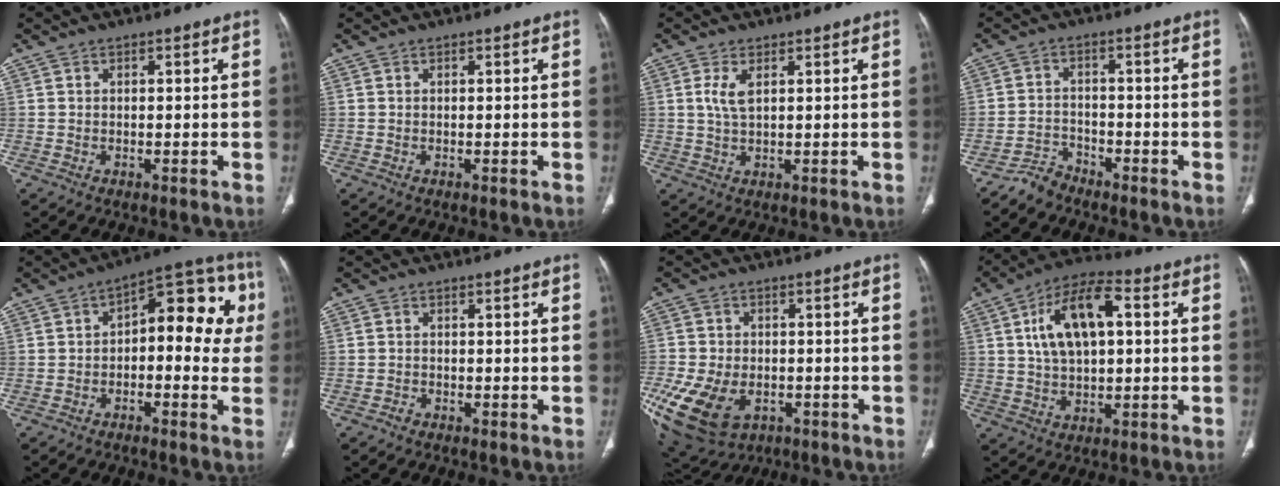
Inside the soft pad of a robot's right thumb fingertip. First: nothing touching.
{"total": 0.0}
{"total": 3.5, "force": [1.1, 1.4, 3.0], "torque": [-0.068, 0.000, 0.029]}
{"total": 3.4, "force": [-3.2, 1.2, -0.3], "torque": [0.010, 0.014, -0.064]}
{"total": 14.5, "force": [1.1, 7.5, 12.4], "torque": [-0.107, 0.045, 0.002]}
{"total": 0.9, "force": [-0.6, 0.6, 0.1], "torque": [-0.001, 0.003, -0.015]}
{"total": 20.0, "force": [-7.1, 13.8, 12.6], "torque": [-0.294, -0.001, -0.100]}
{"total": 13.7, "force": [3.1, 6.9, 11.5], "torque": [-0.199, 0.016, 0.050]}